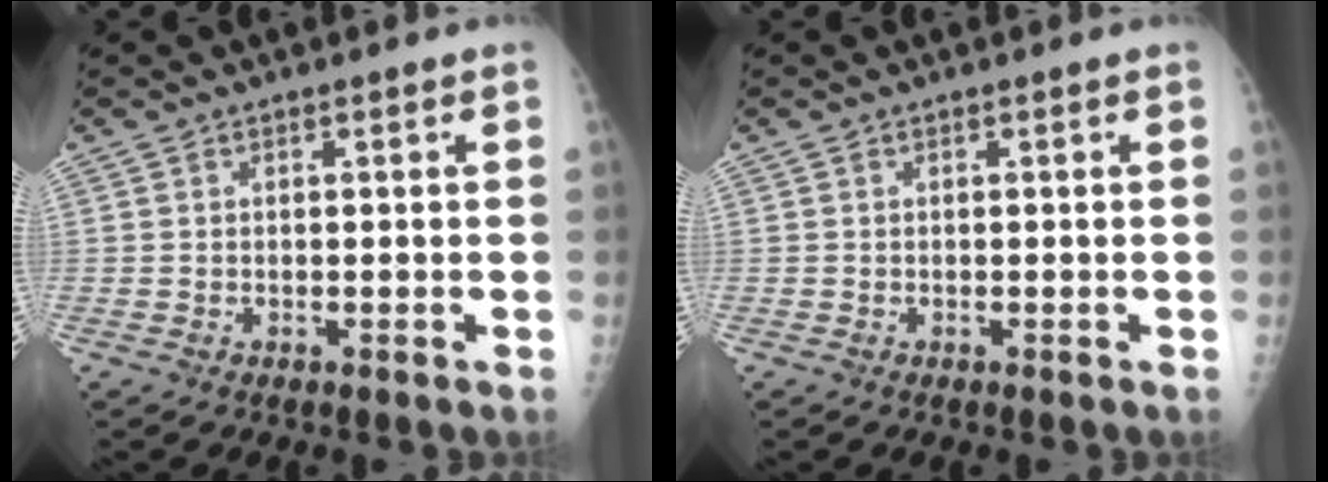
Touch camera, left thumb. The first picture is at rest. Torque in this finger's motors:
{"motor_torque": [-0.01, 0.00, 0.00, 0.00, 0.00]}